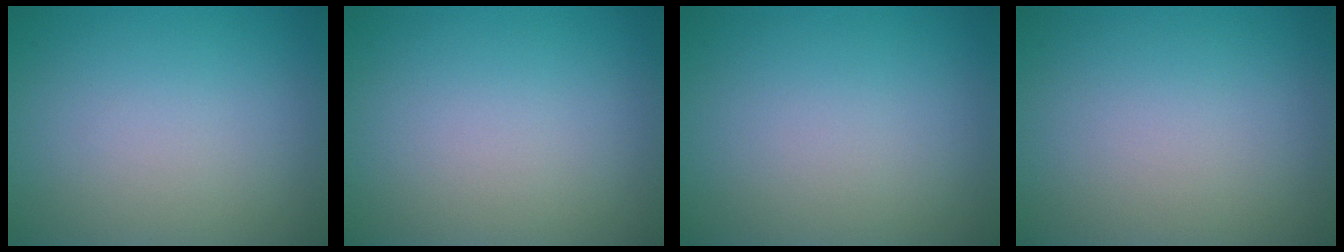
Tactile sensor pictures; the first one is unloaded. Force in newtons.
{"total": 0.0}
{"total": 0.0}
{"total": 0.0}